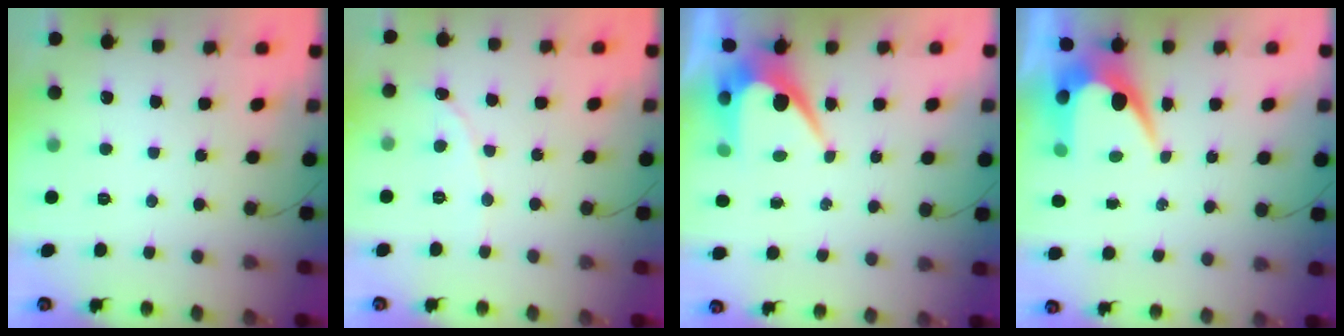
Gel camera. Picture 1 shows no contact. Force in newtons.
{"total": 1.0, "press": 1.0, "slide": 0.1}
{"total": 8.2, "press": 8.2, "slide": 0.4}
{"total": 6.1, "press": 6.0, "slide": 0.6}